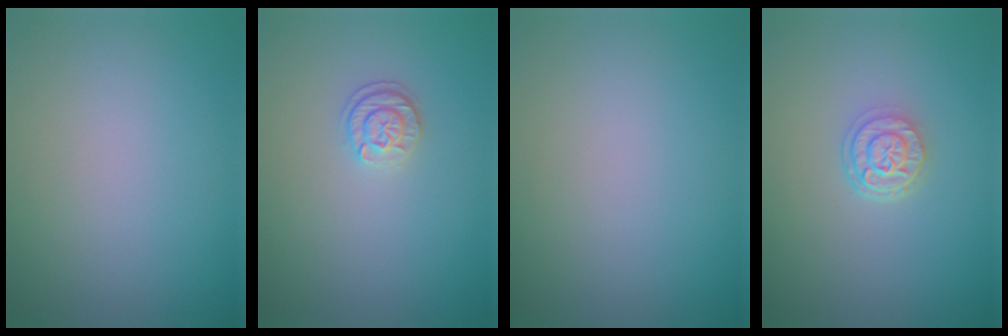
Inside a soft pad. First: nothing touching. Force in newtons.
{"total": 1.7, "press": 1.6, "slide": 0.7}
{"total": 0.0}
{"total": 2.7, "press": 2.2, "slide": 1.6}